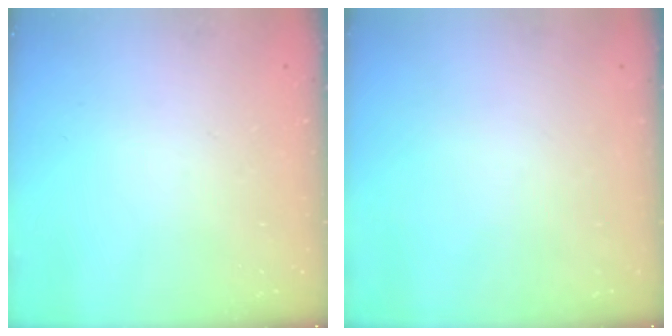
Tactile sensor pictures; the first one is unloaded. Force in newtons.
{"total": 0.0}